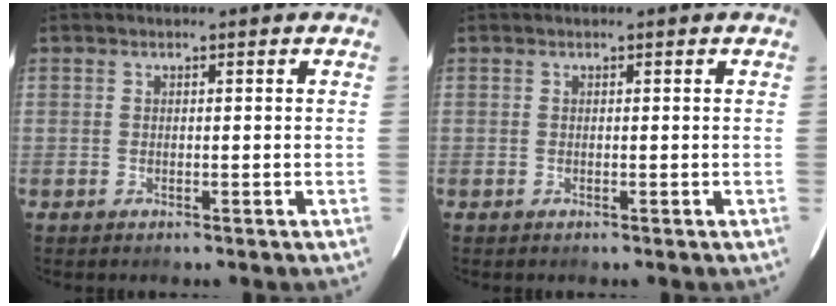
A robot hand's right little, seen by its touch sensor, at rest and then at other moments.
{"total": 0.0}